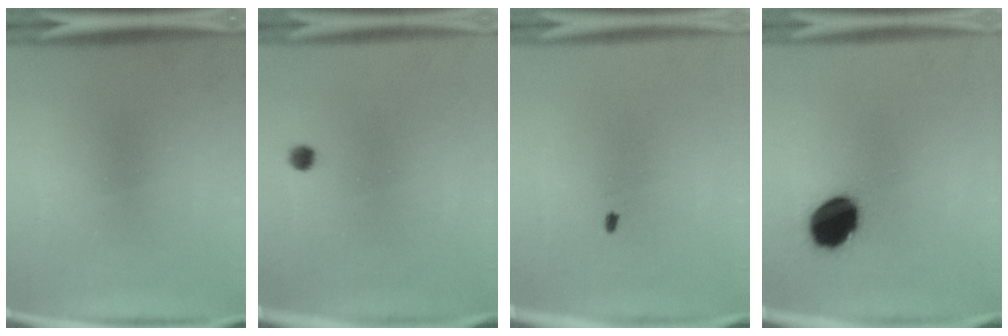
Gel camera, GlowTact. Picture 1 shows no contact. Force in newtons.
{"total": 1.3}
{"total": 0.5}
{"total": 11.7}